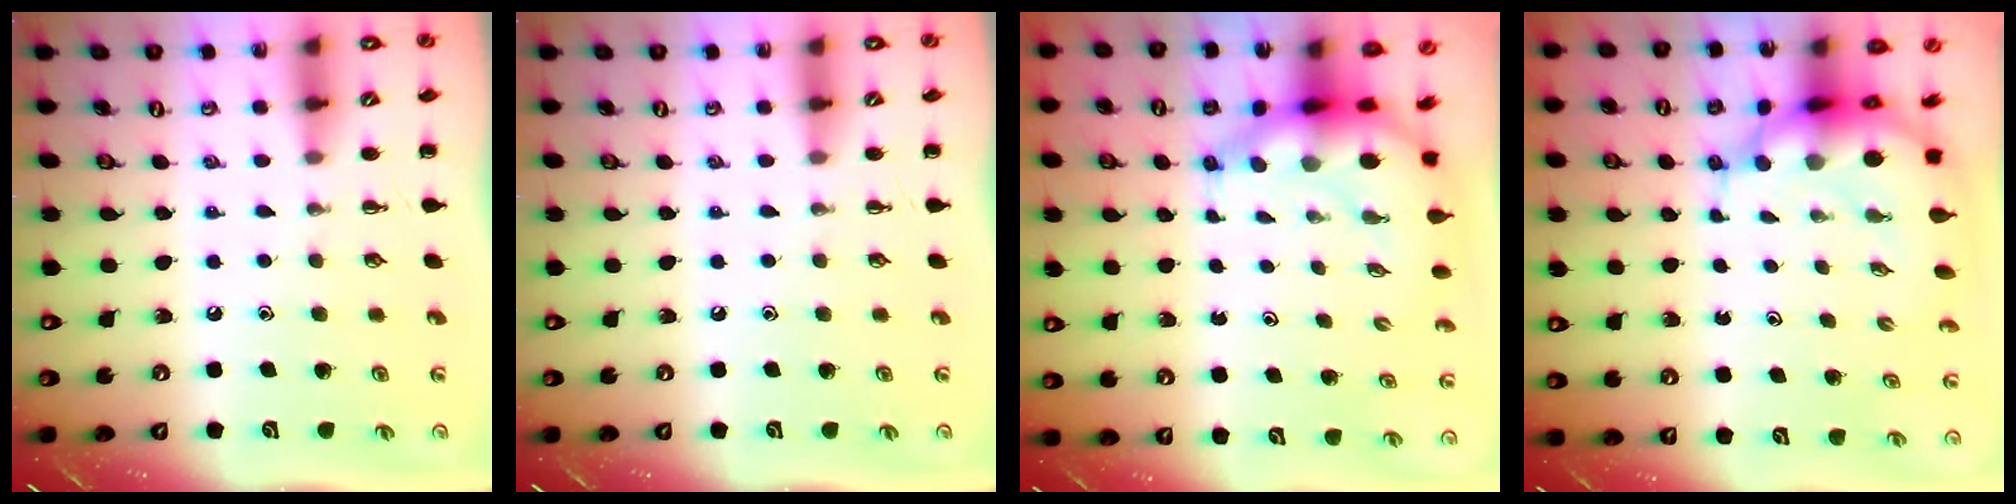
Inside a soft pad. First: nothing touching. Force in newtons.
{"total": 0.0}
{"total": 7.7, "press": 7.3, "slide": 2.5}
{"total": 8.3, "press": 8.0, "slide": 2.3}